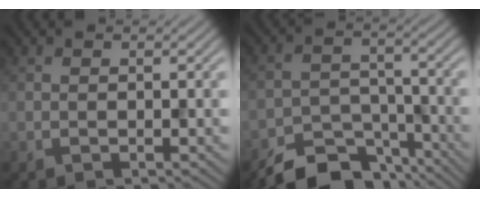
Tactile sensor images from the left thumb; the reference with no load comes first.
{"total": 7.8, "force": [-6.6, 3.4, 2.2], "torque": [-0.031, -0.011, -0.113]}